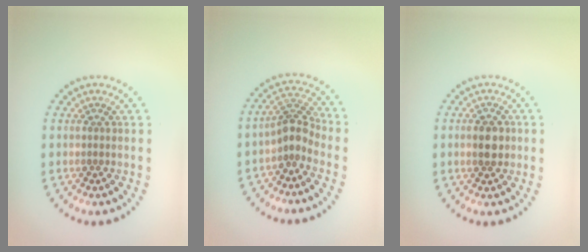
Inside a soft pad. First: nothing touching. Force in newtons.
{"total": 2.7, "press": 2.1, "slide": 1.8}
{"total": 3.0, "press": 3.0, "slide": 0.1}